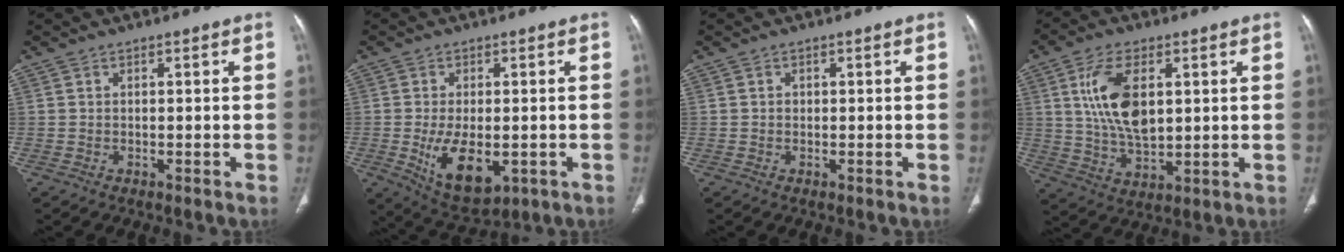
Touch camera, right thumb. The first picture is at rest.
{"total": 10.4, "force": [-2.3, 5.5, 8.6], "torque": [-0.133, -0.014, -0.023]}
{"total": 0.5, "force": [0.1, 0.5, 0.2], "torque": [0.001, 0.002, 0.002]}
{"total": 12.3, "force": [3.1, 6.5, 10.0], "torque": [-0.183, -0.013, 0.064]}